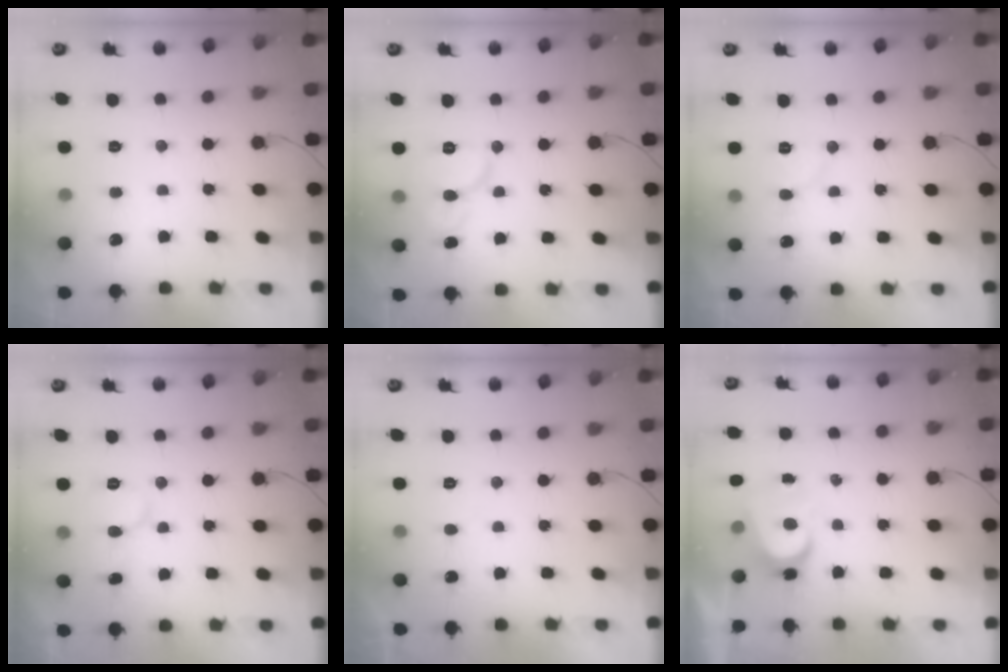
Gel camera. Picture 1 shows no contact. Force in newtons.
{"total": 9.0, "press": 8.9, "slide": 1.0}
{"total": 6.5, "press": 6.5, "slide": 0.4}
{"total": 6.9, "press": 6.8, "slide": 0.7}
{"total": 2.4, "press": 2.4, "slide": 0.2}
{"total": 4.4, "press": 4.4, "slide": 0.6}